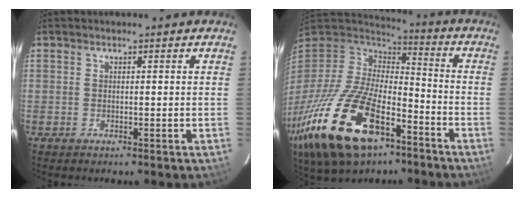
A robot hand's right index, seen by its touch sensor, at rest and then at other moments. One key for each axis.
{"total": 29.3, "fx": -15.8, "fy": 14.0, "fz": 20.4, "tx": -0.430, "ty": -0.050, "tz": -0.266}